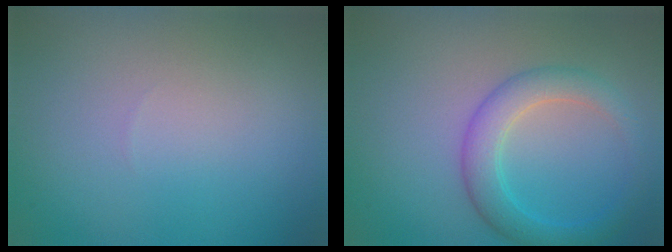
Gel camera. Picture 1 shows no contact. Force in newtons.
{"total": 3.7, "press": 3.7, "slide": 0.2}